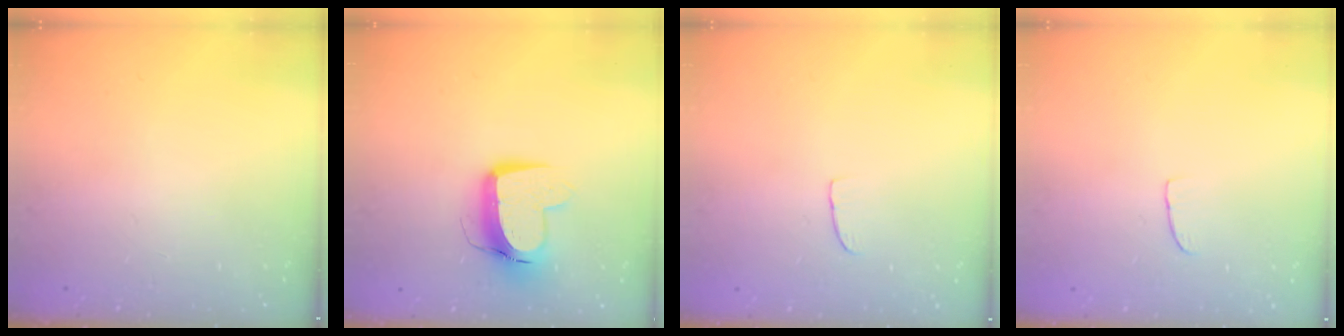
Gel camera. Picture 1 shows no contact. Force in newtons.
{"total": 10.2, "press": 10.2, "slide": 1.0}
{"total": 2.6, "press": 2.6, "slide": 0.2}
{"total": 2.6, "press": 2.6, "slide": 0.2}